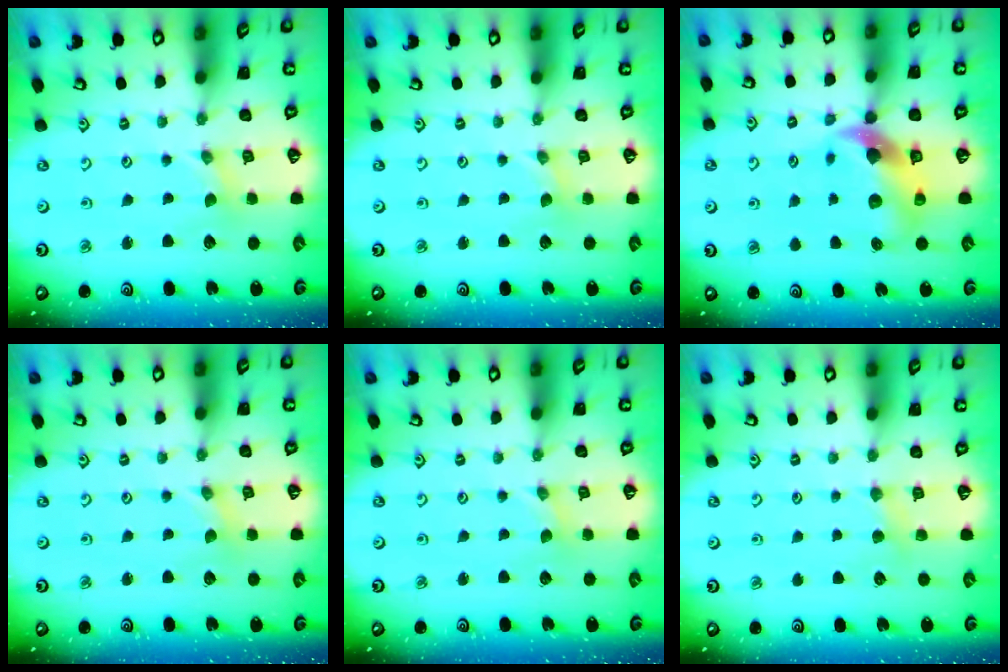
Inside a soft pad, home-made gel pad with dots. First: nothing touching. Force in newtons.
{"total": 0.0}
{"total": 10.8, "press": 10.7, "slide": 1.7}
{"total": 0.0}
{"total": 0.0}
{"total": 3.8, "press": 3.7, "slide": 0.8}